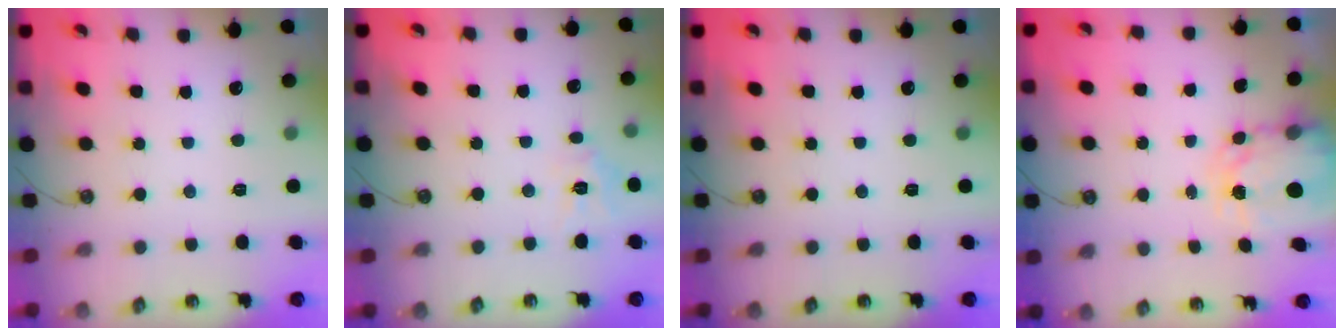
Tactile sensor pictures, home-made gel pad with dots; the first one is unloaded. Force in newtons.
{"total": 6.8, "press": 6.8, "slide": 0.5}
{"total": 0.0}
{"total": 4.3, "press": 4.3, "slide": 0.3}